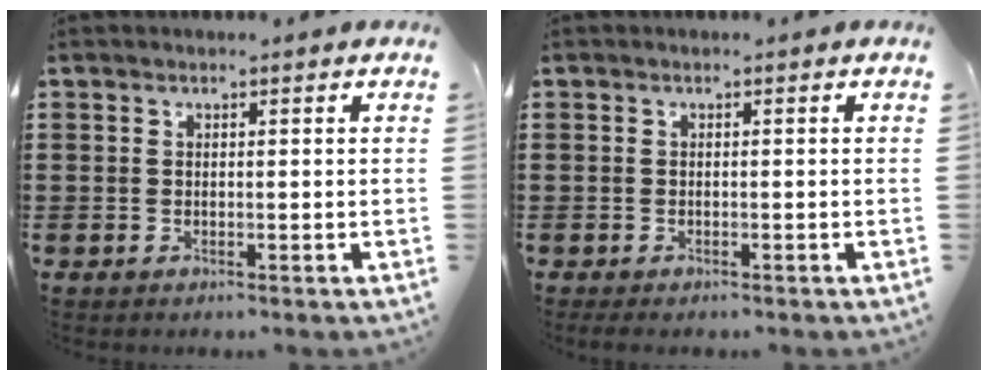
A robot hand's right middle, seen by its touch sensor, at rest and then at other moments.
{"total": 0.6, "force": [-0.5, 0.2, 0.2], "torque": [-0.004, -0.003, -0.011]}